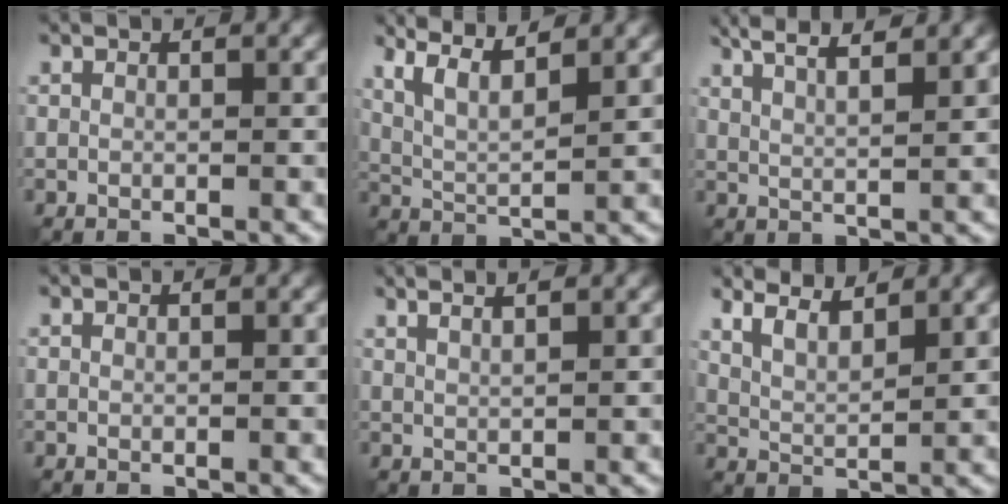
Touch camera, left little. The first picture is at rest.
{"total": 5.2, "force": [3.6, 1.2, 3.6], "torque": [-0.067, 0.014, 0.052]}
{"total": 7.2, "force": [5.0, 2.1, 4.8], "torque": [-0.053, 0.025, 0.046]}
{"total": 0.0}
{"total": 2.9, "force": [2.0, 0.9, 1.9], "torque": [-0.012, 0.020, 0.004]}
{"total": 4.4, "force": [3.7, 1.1, 2.1], "torque": [-0.039, 0.006, 0.052]}